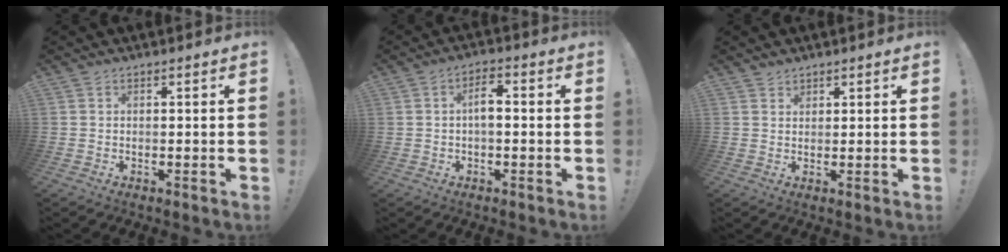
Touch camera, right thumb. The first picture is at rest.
{"total": 4.9, "force": [0.2, 3.0, 3.9], "torque": [-0.053, 0.005, -0.003]}
{"total": 1.8, "force": [1.5, 0.9, 0.0], "torque": [0.005, -0.013, 0.027]}